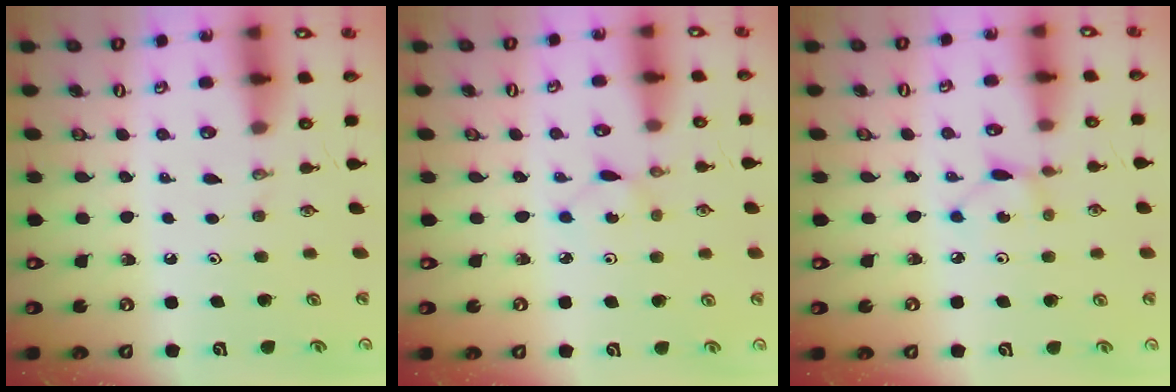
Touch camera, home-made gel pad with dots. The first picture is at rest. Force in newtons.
{"total": 1.3, "press": 1.2, "slide": 0.1}
{"total": 2.0, "press": 2.0, "slide": 0.2}